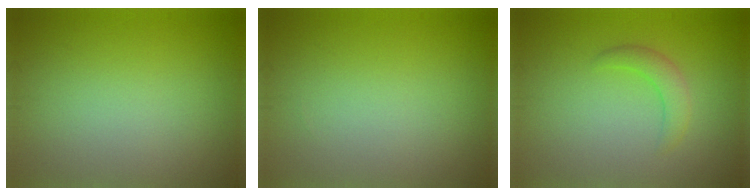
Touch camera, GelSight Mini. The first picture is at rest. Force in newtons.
{"total": 0.0}
{"total": 2.1, "press": 2.1, "slide": 0.2}